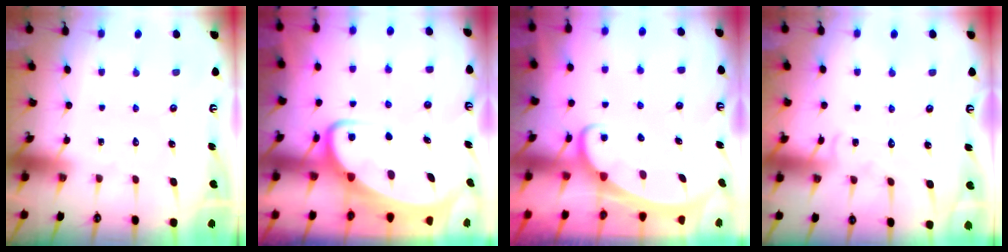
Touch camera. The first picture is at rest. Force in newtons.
{"total": 5.2, "press": 5.1, "slide": 0.8}
{"total": 2.3, "press": 2.3, "slide": 0.3}
{"total": 7.1, "press": 7.1, "slide": 0.6}